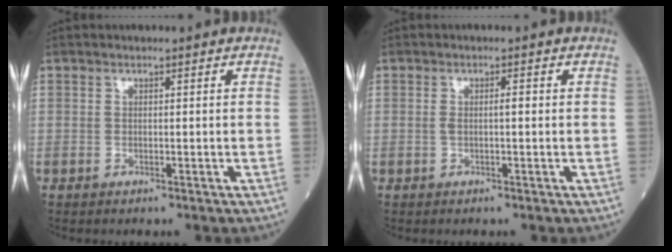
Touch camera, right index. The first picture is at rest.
{"total": 1.7, "force": [0.1, 0.3, 1.7], "torque": [-0.033, 0.005, 0.002]}